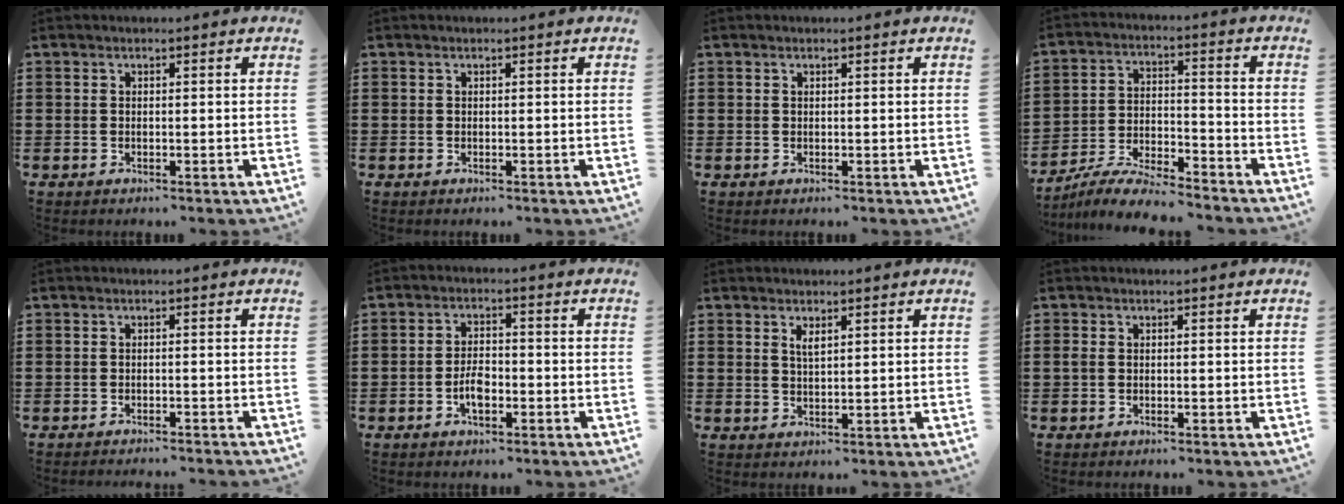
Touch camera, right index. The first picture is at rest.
{"total": 0.0}
{"total": 0.0}
{"total": 6.6, "force": [-6.3, 0.4, 1.8], "torque": [-0.047, -0.001, -0.126]}
{"total": 1.2, "force": [-1.2, -0.3, 0.1], "torque": [-0.004, -0.001, -0.024]}
{"total": 3.9, "force": [-1.5, 1.7, 3.1], "torque": [-0.071, -0.001, -0.031]}
{"total": 1.6, "force": [1.0, 0.4, 1.2], "torque": [-0.026, 0.000, 0.018]}
{"total": 0.8, "force": [-0.1, 0.6, 0.6], "torque": [-0.021, 0.001, -0.006]}